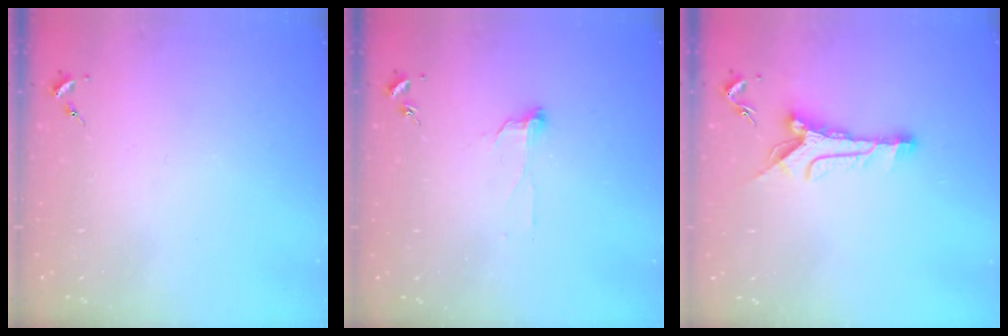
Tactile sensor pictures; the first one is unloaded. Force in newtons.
{"total": 6.4, "press": 6.3, "slide": 0.5}
{"total": 10.4, "press": 10.3, "slide": 0.8}